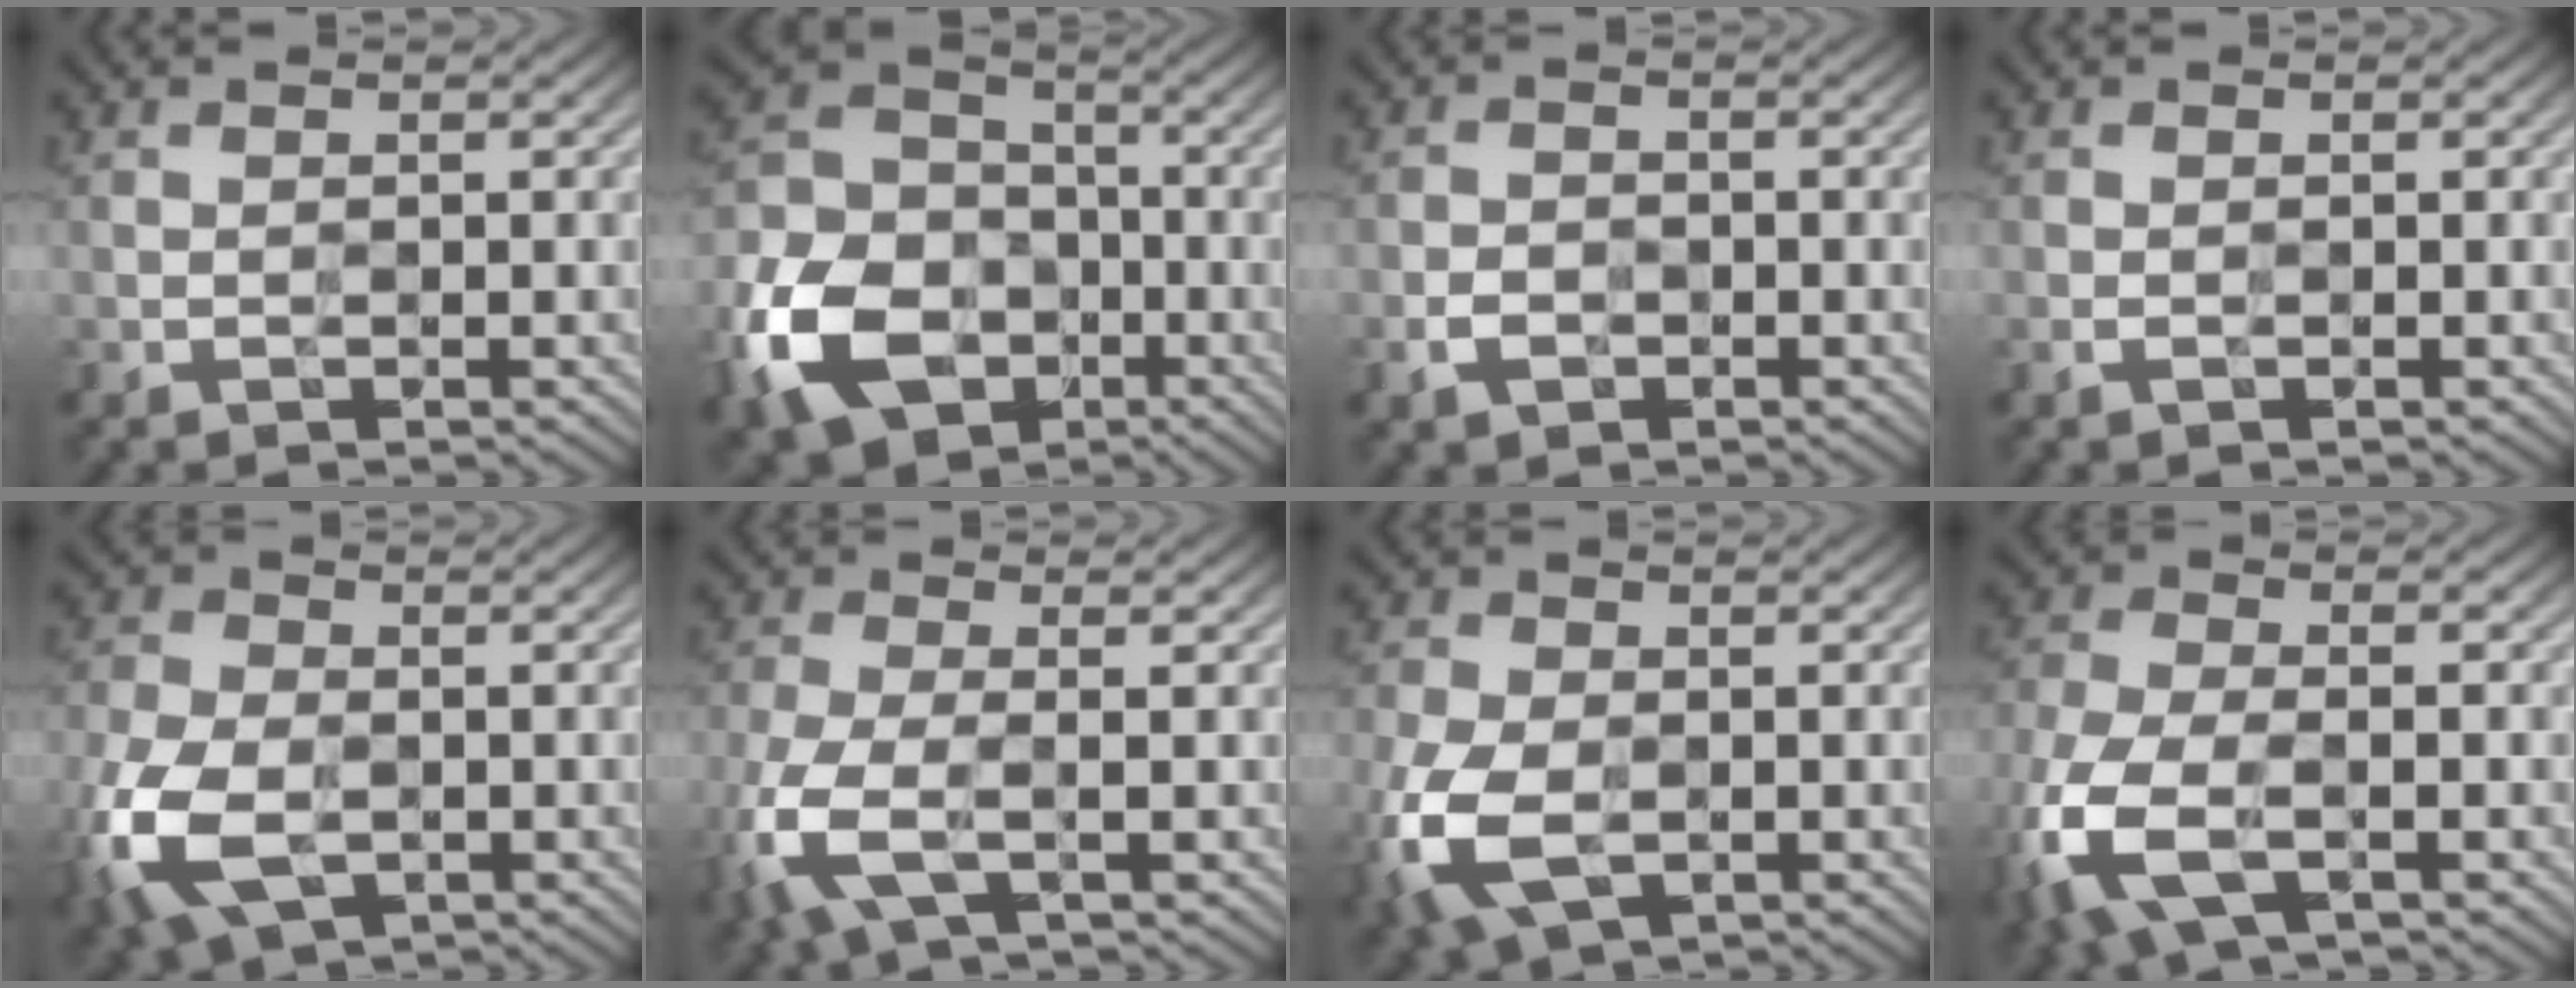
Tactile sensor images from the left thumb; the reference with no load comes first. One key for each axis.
{"total": 15.5, "fx": -6.6, "fy": 11.3, "fz": 8.3, "tx": -0.222, "ty": -0.033, "tz": -0.146}
{"total": 2.4, "fx": -1.3, "fy": 1.7, "fz": 1.2, "tx": -0.024, "ty": 0.000, "tz": -0.028}
{"total": 0.6, "fx": -0.3, "fy": 0.2, "fz": 0.4, "tx": -0.012, "ty": 0.000, "tz": -0.005}
{"total": 12.2, "fx": -4.1, "fy": 7.4, "fz": 8.8, "tx": -0.248, "ty": -0.031, "tz": -0.081}
{"total": 7.8, "fx": -2.8, "fy": 3.1, "fz": 6.6, "tx": -0.178, "ty": -0.015, "tz": -0.064}
{"total": 10.9, "fx": -3.4, "fy": 6.7, "fz": 7.9, "tx": -0.230, "ty": -0.030, "tz": -0.066}
{"total": 10.7, "fx": -4.6, "fy": 5.1, "fz": 8.2, "tx": -0.226, "ty": -0.023, "tz": -0.095}